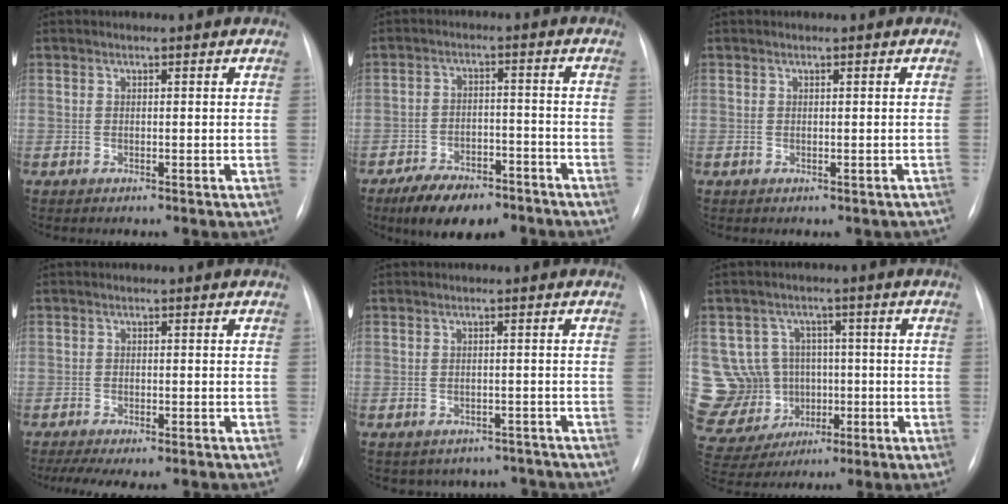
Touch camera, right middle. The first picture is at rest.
{"total": 9.9, "force": [-7.4, 4.2, 5.1], "torque": [-0.079, -0.002, -0.122]}
{"total": 1.0, "force": [-0.5, 0.8, 0.3], "torque": [-0.001, 0.005, -0.002]}
{"total": 8.6, "force": [-6.7, 3.1, 4.5], "torque": [-0.063, -0.001, -0.095]}
{"total": 6.8, "force": [-5.8, 3.6, 0.0], "torque": [0.016, 0.026, -0.061]}
{"total": 15.7, "force": [-1.1, 15.0, 4.8], "torque": [-0.143, 0.049, 0.010]}